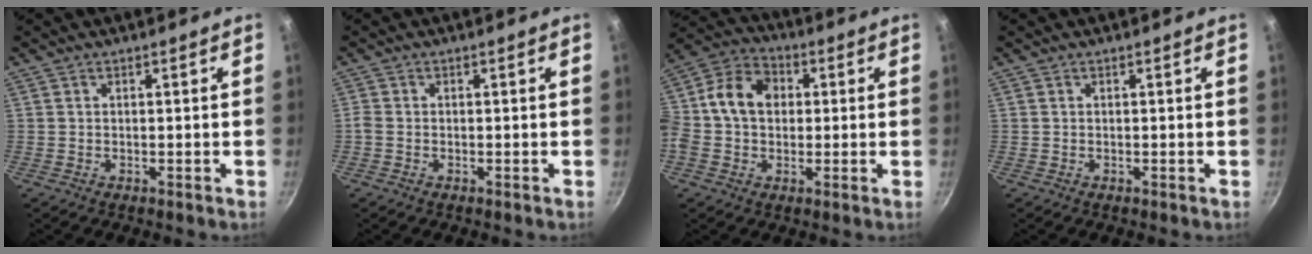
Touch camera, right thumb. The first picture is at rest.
{"total": 1.0, "force": [-0.6, 0.6, 0.6], "torque": [-0.018, 0.003, -0.014]}
{"total": 13.7, "force": [1.1, 10.5, 8.9], "torque": [-0.143, 0.034, -0.007]}
{"total": 0.0}